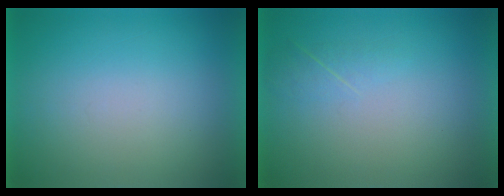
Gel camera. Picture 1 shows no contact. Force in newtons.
{"total": 1.9}